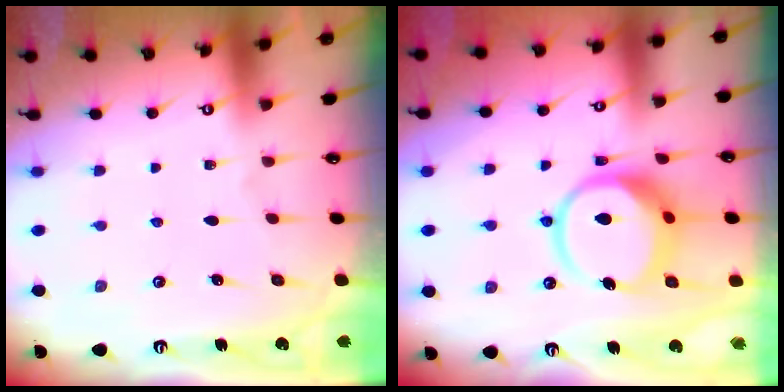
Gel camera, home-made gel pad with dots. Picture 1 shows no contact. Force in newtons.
{"total": 13.5, "press": 13.4, "slide": 1.5}